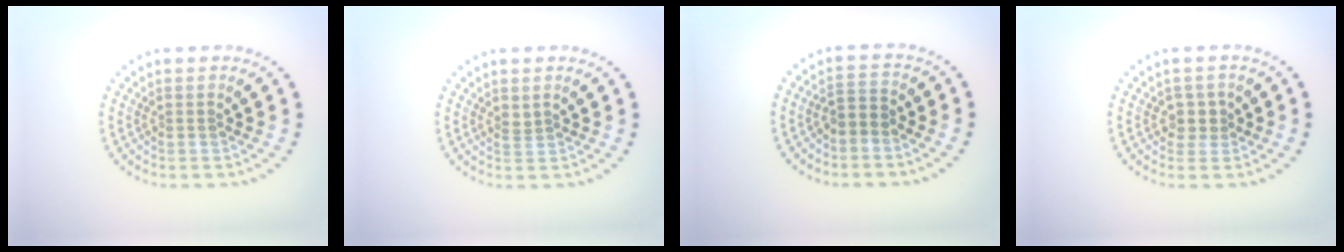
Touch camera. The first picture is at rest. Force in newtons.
{"total": 0.8, "press": 0.5, "slide": 0.7}
{"total": 2.0, "press": 1.5, "slide": 1.3}
{"total": 1.8, "press": 1.6, "slide": 0.9}